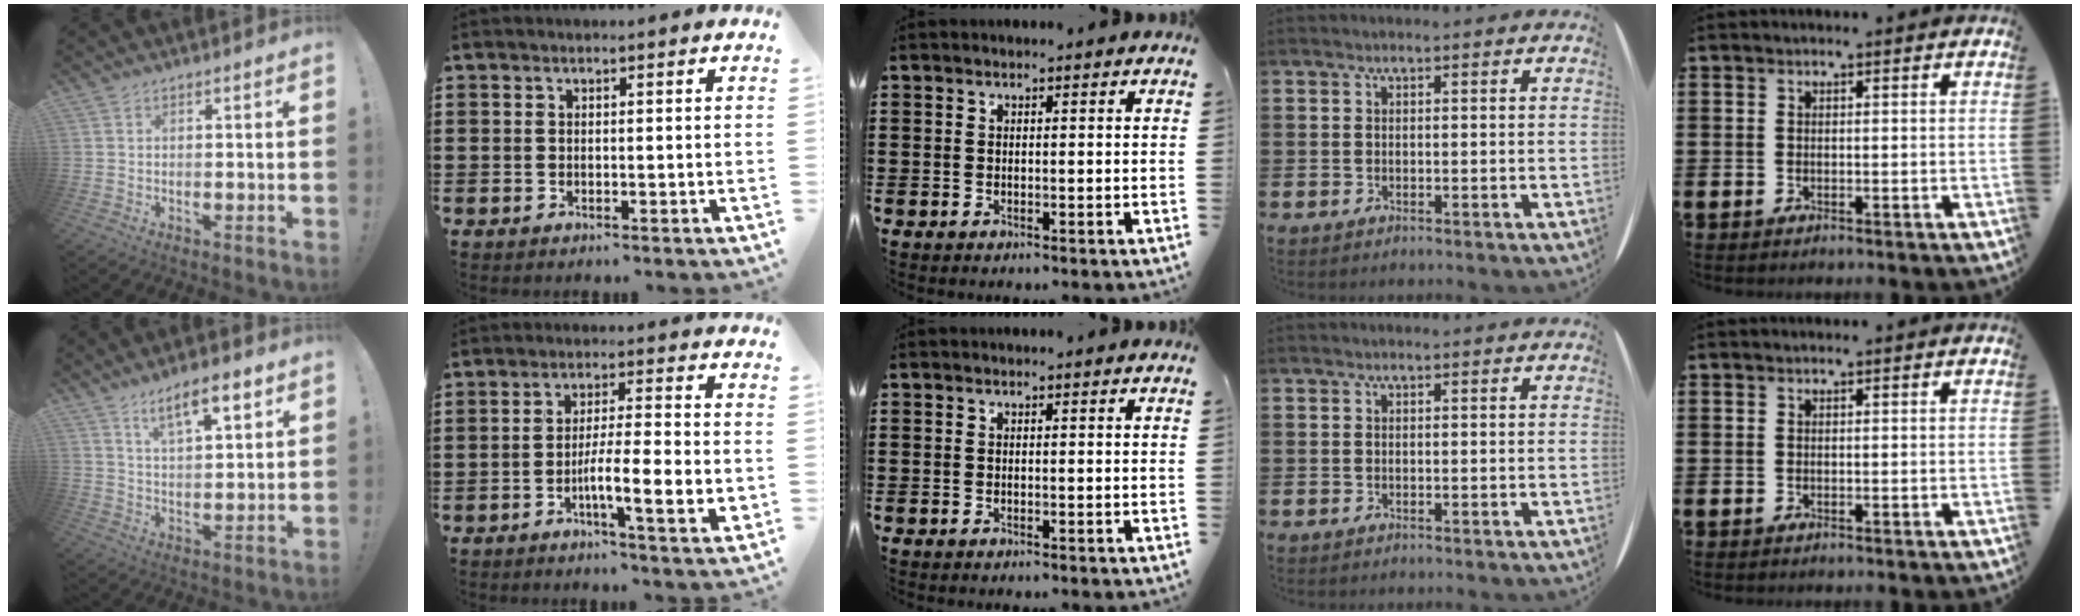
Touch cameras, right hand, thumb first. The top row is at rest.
{"thumb": {"total": 10.3, "force": [6.5, 3.1, 7.4], "torque": [-0.106, -0.029, 0.108]}, "index": {"total": 8.9, "force": [-2.6, 1.1, 8.5], "torque": [-0.139, -0.010, -0.049]}}